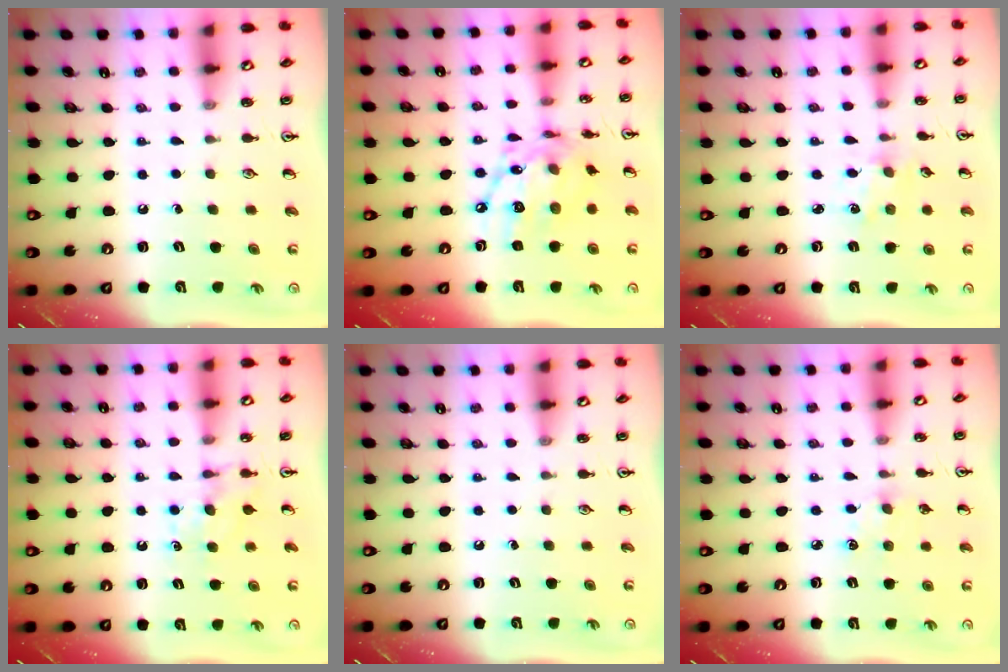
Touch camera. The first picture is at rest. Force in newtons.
{"total": 15.5, "press": 15.5, "slide": 1.2}
{"total": 1.2, "press": 1.2, "slide": 0.3}
{"total": 5.6, "press": 5.6, "slide": 0.8}
{"total": 0.0}
{"total": 4.9, "press": 4.9, "slide": 0.7}